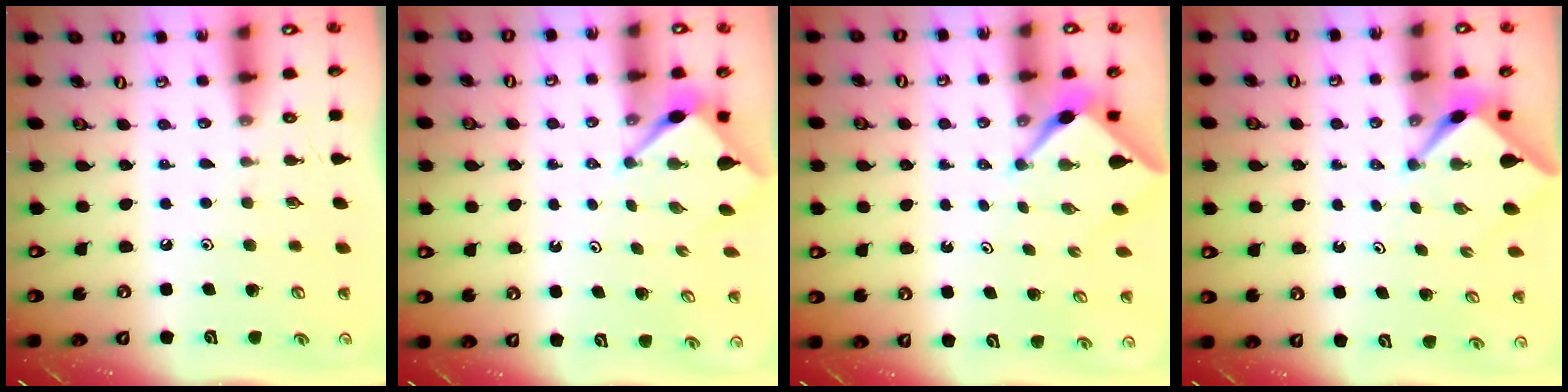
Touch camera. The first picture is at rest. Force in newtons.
{"total": 2.9, "press": 2.9, "slide": 0.3}
{"total": 2.6, "press": 2.5, "slide": 0.3}
{"total": 2.5, "press": 2.5, "slide": 0.3}